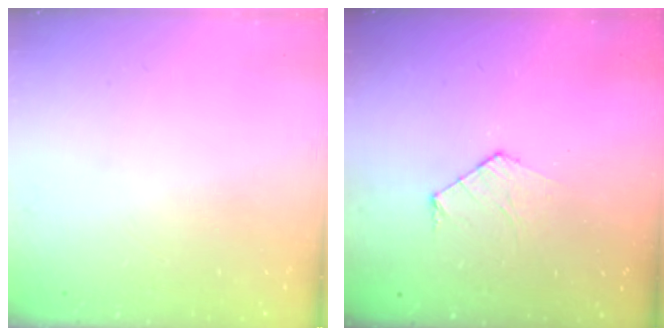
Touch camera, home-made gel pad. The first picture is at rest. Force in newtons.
{"total": 6.1, "press": 6.1, "slide": 0.6}